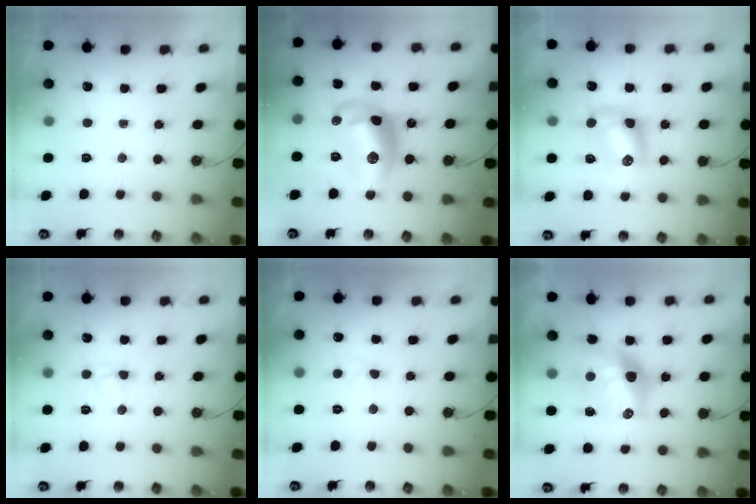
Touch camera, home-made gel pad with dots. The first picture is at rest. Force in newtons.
{"total": 14.7, "press": 14.6, "slide": 1.1}
{"total": 8.7, "press": 8.7, "slide": 0.1}
{"total": 4.8, "press": 4.8, "slide": 0.5}
{"total": 5.2, "press": 5.1, "slide": 0.4}
{"total": 14.7, "press": 14.7, "slide": 1.0}